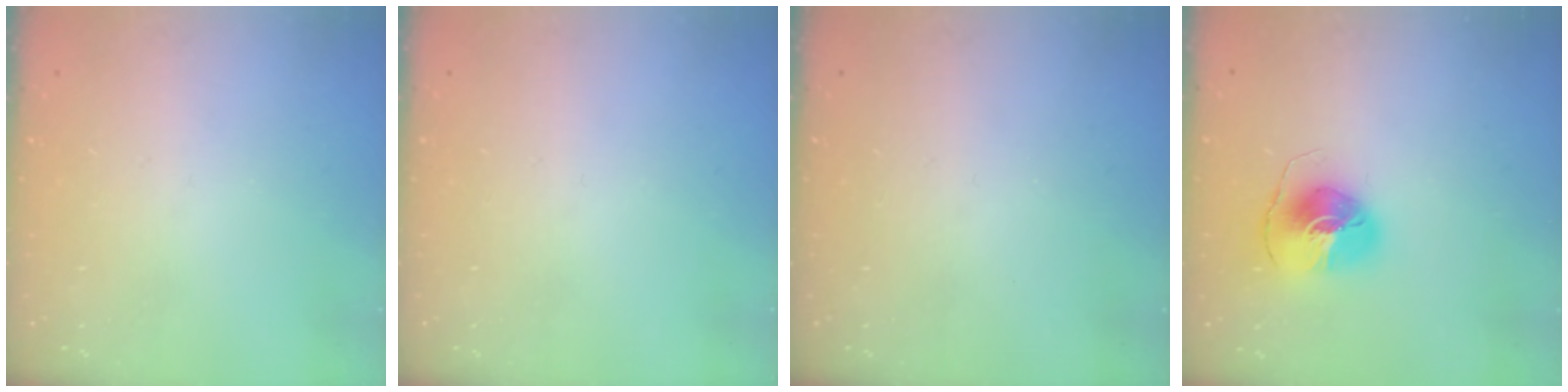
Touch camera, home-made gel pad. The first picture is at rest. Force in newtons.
{"total": 0.0}
{"total": 0.0}
{"total": 8.2, "press": 8.1, "slide": 1.0}